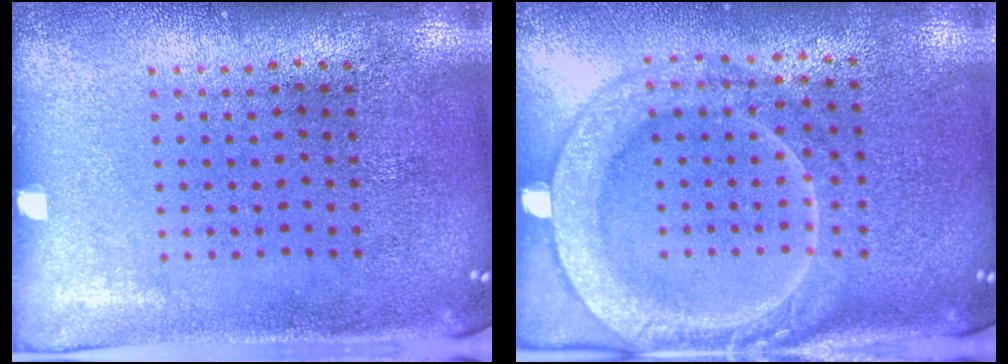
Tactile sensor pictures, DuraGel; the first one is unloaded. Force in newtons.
{"total": 2.3, "press": 2.1, "slide": 0.8}